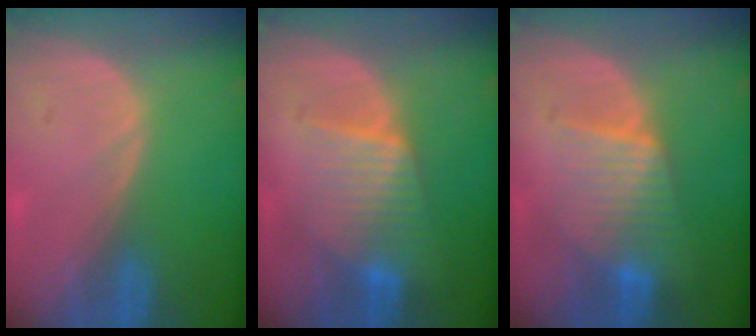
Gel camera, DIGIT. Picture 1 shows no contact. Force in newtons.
{"total": 6.5, "press": 6.4, "slide": 0.4}
{"total": 6.5, "press": 6.4, "slide": 0.4}